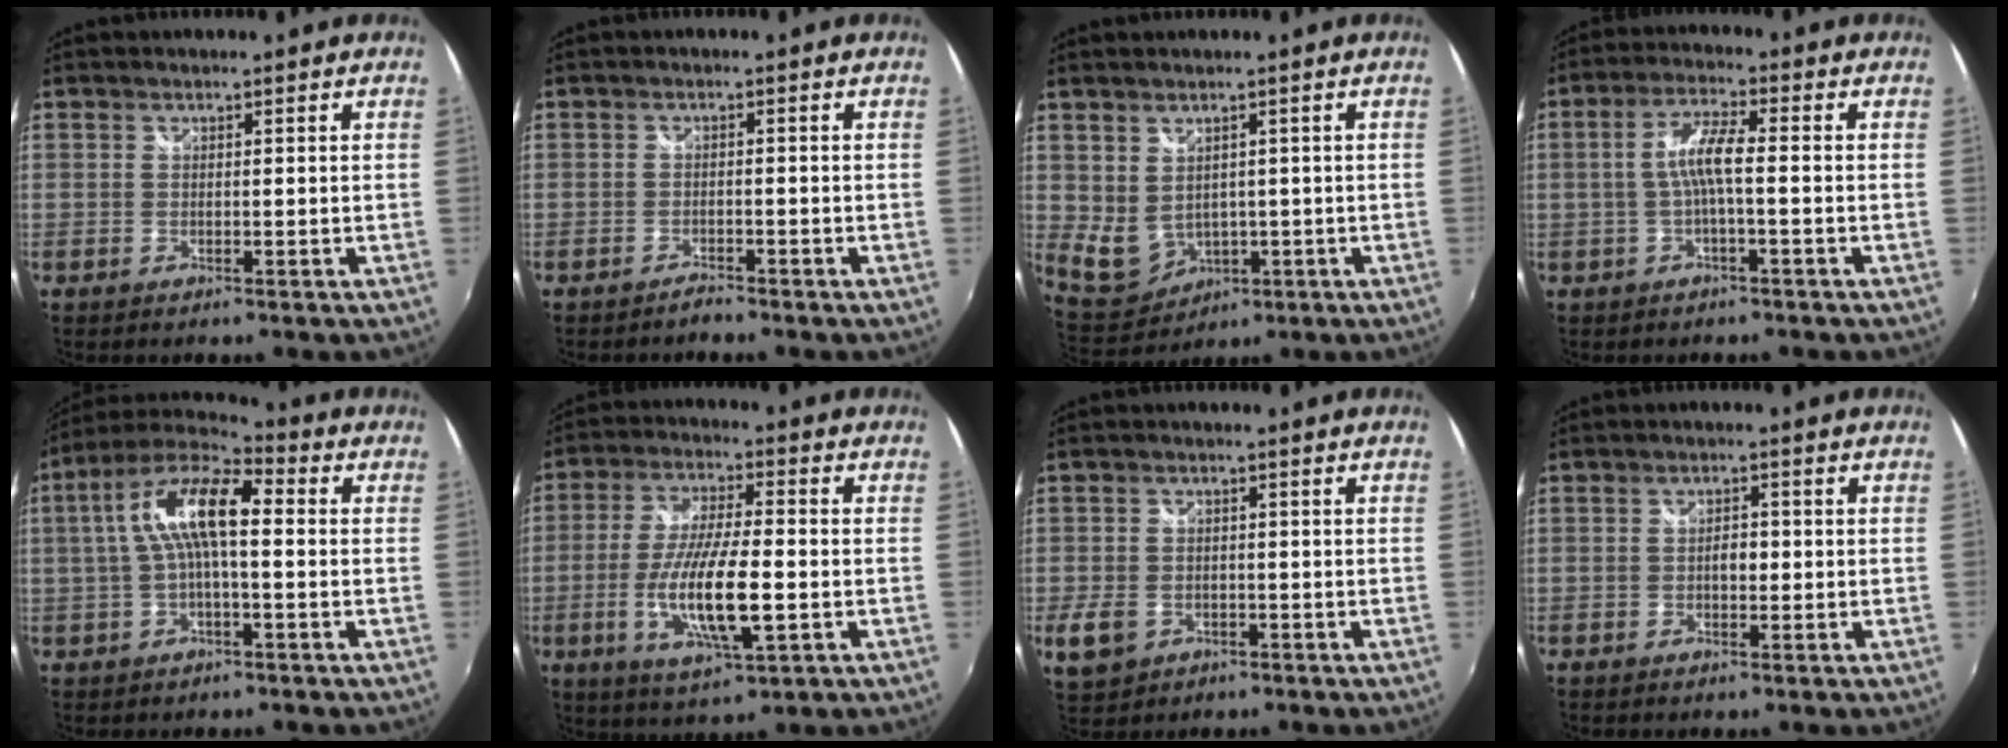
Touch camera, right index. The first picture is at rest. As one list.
[{"total": 1.6, "force": [-1.6, 0.2, 0.1], "torque": [-0.006, -0.004, -0.030]}, {"total": 6.6, "force": [0.5, 5.4, 3.8], "torque": [-0.075, -0.011, 0.032]}, {"total": 5.5, "force": [-0.9, 0.5, 5.3], "torque": [-0.112, 0.009, -0.016]}, {"total": 12.1, "force": [0.9, 4.1, 11.4], "torque": [-0.218, 0.026, 0.009]}, {"total": 13.9, "force": [-3.4, 3.1, 13.1], "torque": [-0.260, -0.015, -0.062]}, {"total": 5.9, "force": [-2.4, 4.4, 3.1], "torque": [-0.079, -0.008, -0.039]}, {"total": 2.2, "force": [-0.4, 1.4, 1.7], "torque": [-0.028, 0.004, -0.008]}]